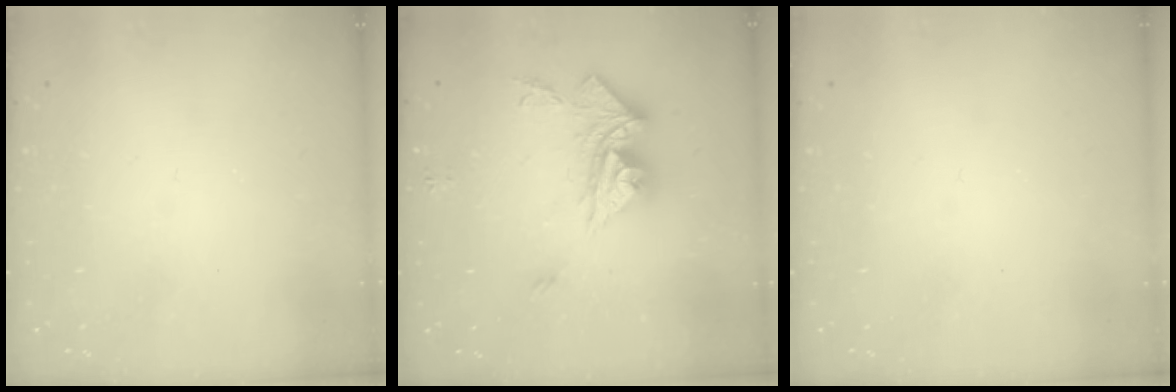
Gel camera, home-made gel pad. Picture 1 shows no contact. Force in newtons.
{"total": 14.4, "press": 14.3, "slide": 1.7}
{"total": 0.0}